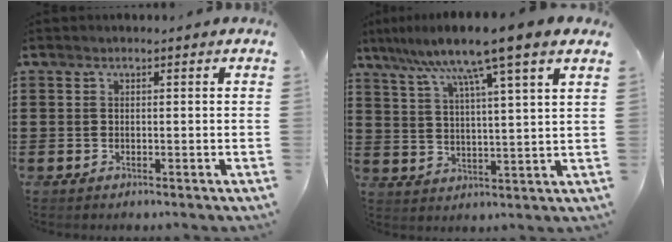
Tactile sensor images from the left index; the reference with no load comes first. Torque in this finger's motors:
{"motor_torque": [2.14, 0.00, 1.05, 0.21]}